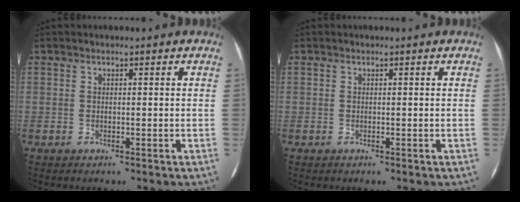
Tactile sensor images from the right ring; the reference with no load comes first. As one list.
[{"total": 0.0}]